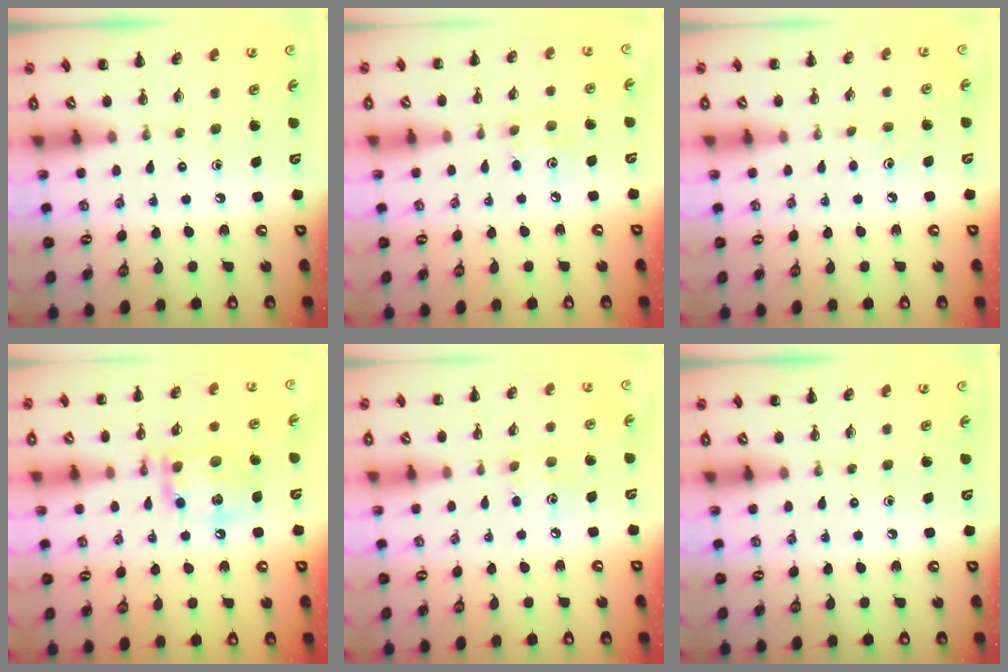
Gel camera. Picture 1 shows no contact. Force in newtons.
{"total": 5.5, "press": 5.3, "slide": 1.3}
{"total": 3.9, "press": 3.7, "slide": 1.4}
{"total": 13.9, "press": 13.7, "slide": 1.8}
{"total": 5.5, "press": 5.3, "slide": 1.3}
{"total": 0.0}